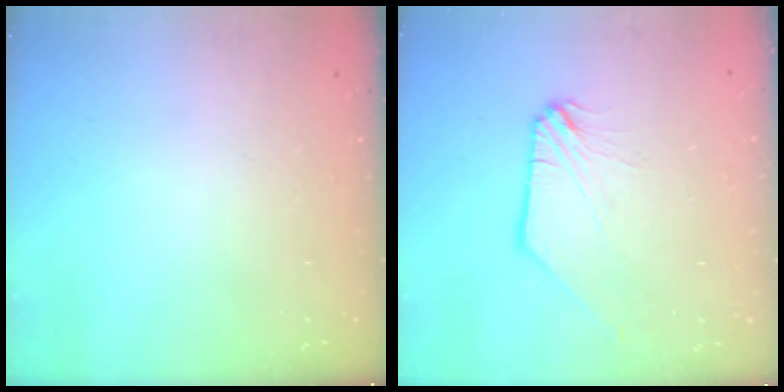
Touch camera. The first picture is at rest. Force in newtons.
{"total": 0.0}